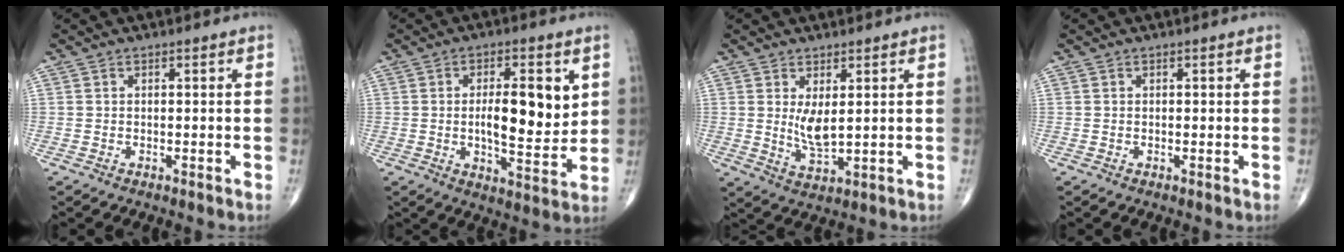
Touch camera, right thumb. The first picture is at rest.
{"total": 12.1, "force": [2.1, 4.6, 11.0], "torque": [-0.150, -0.021, 0.038]}
{"total": 5.1, "force": [1.1, 2.0, 4.5], "torque": [-0.080, -0.021, 0.030]}
{"total": 0.0}